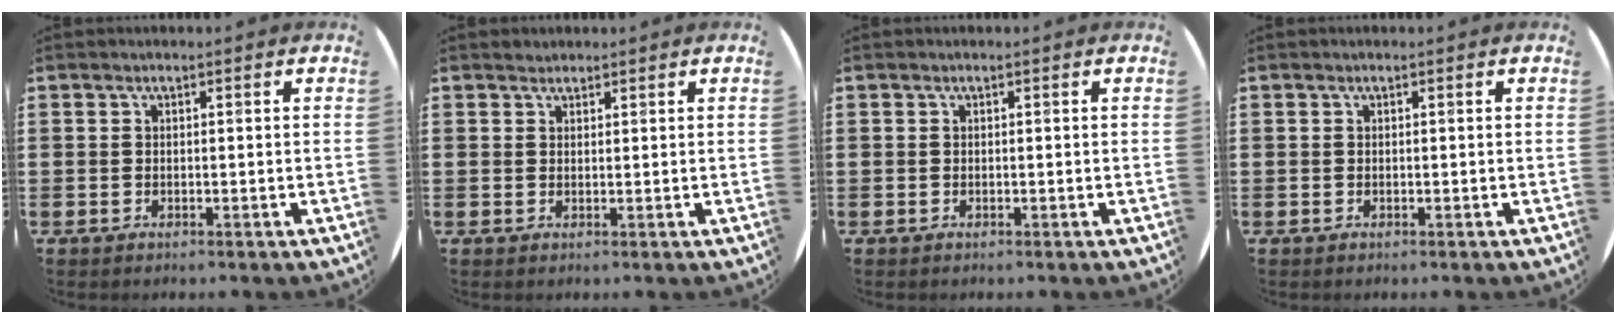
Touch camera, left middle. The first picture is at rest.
{"total": 1.0, "force": [1.0, 0.3, -0.1], "torque": [0.008, -0.001, 0.017]}
{"total": 0.0}
{"total": 0.0}